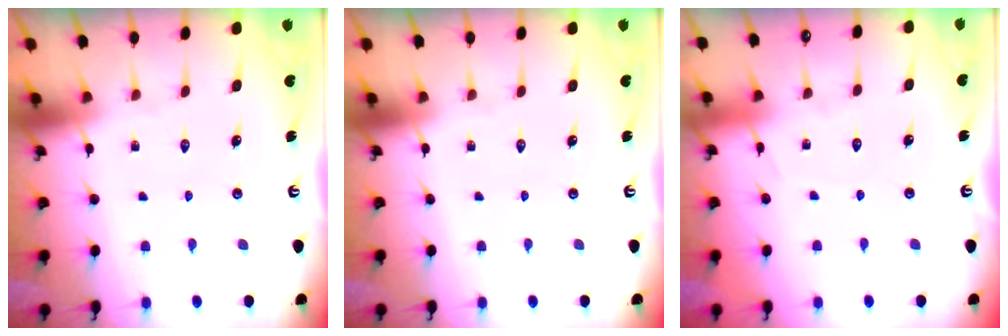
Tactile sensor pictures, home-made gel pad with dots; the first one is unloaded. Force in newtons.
{"total": 0.0}
{"total": 4.2, "press": 4.1, "slide": 0.6}